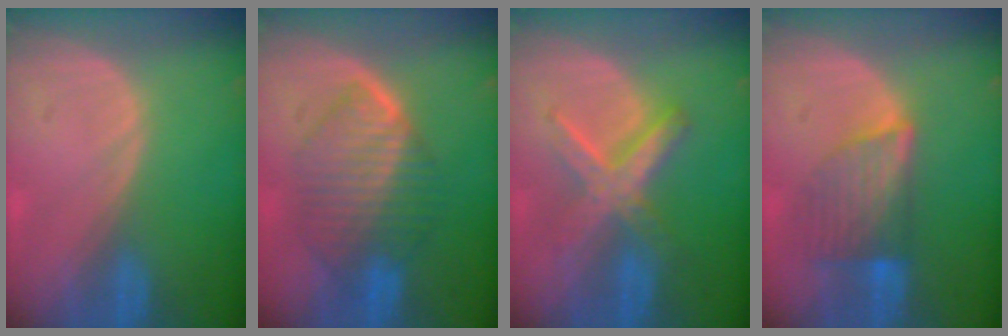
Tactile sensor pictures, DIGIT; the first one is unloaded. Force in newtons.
{"total": 8.1, "press": 8.1, "slide": 0.4}
{"total": 6.6, "press": 6.6, "slide": 0.2}
{"total": 6.9, "press": 6.5, "slide": 2.2}